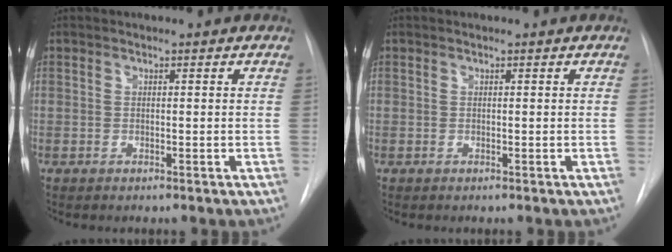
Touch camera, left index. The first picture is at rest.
{"total": 0.0}